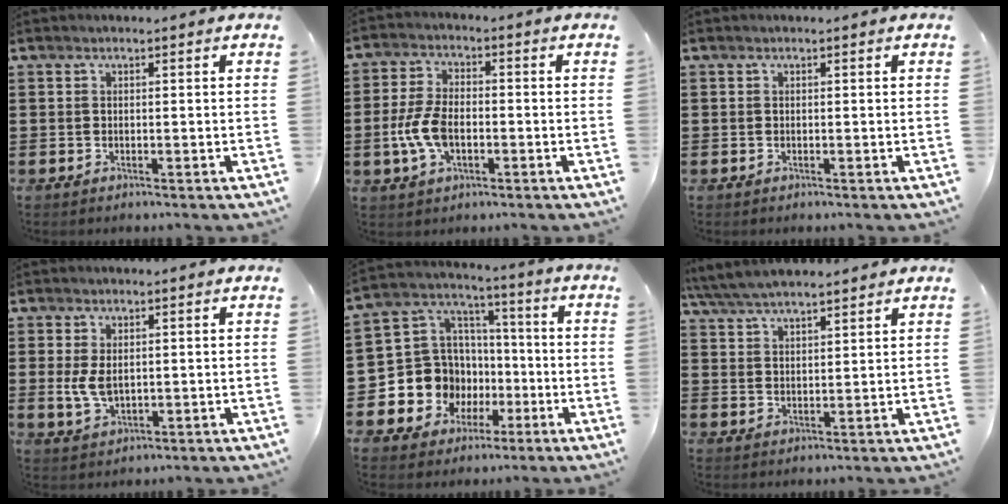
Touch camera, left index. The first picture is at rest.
{"total": 7.0, "force": [-1.6, 3.8, 5.7], "torque": [-0.140, -0.004, -0.035]}
{"total": 0.0}
{"total": 4.1, "force": [0.3, 2.4, 3.3], "torque": [-0.081, 0.000, 0.001]}
{"total": 10.9, "force": [-3.0, 10.2, 2.7], "torque": [-0.114, -0.005, -0.048]}
{"total": 5.1, "force": [4.7, 0.9, 1.8], "torque": [-0.051, -0.011, 0.085]}